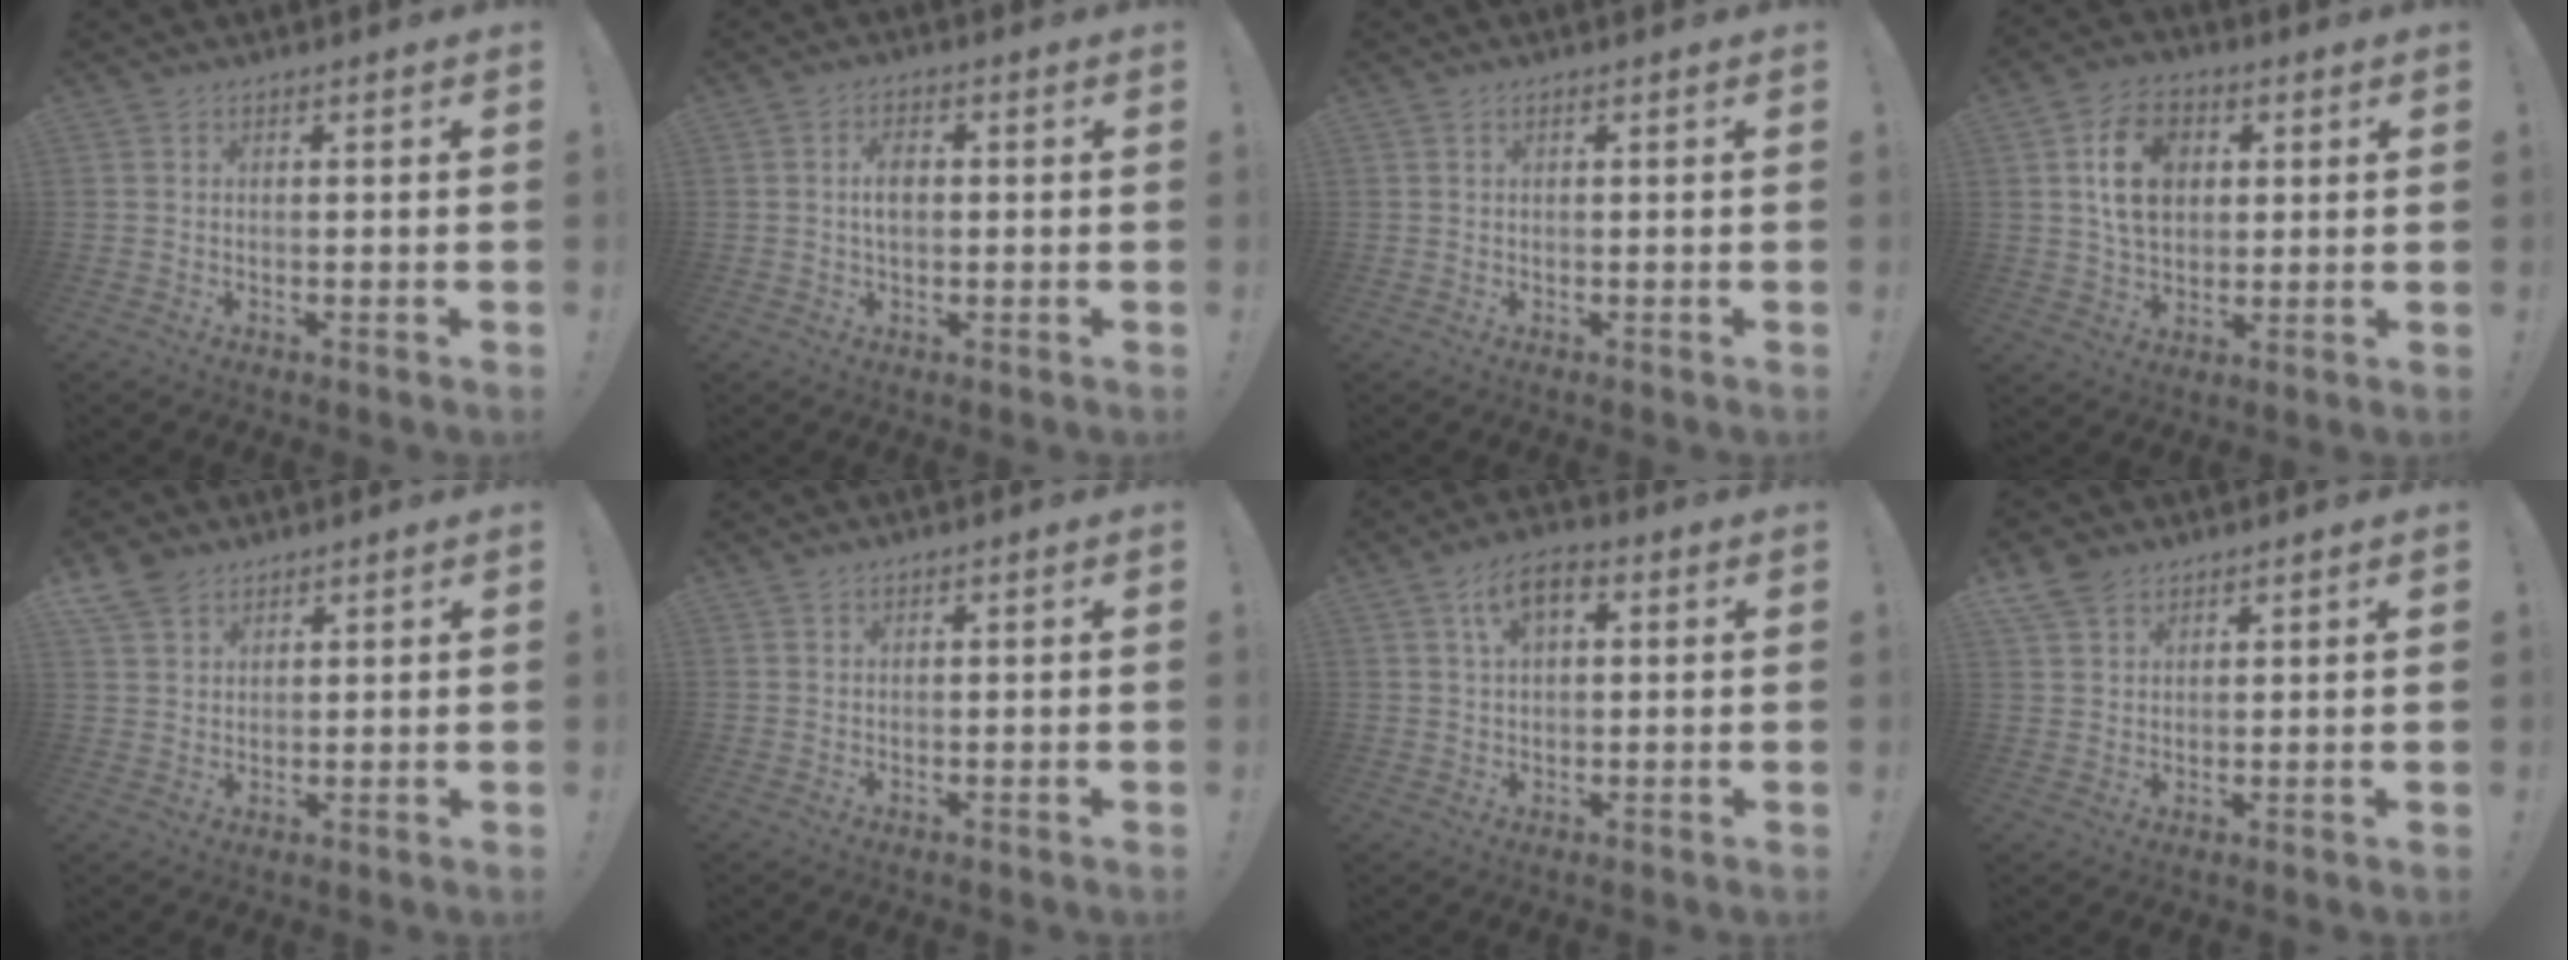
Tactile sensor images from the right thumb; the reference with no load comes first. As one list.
[{"total": 4.7, "force": [0.3, 2.8, 3.7], "torque": [-0.048, 0.004, 0.001]}, {"total": 0.5, "force": [0.1, 0.2, 0.5], "torque": [-0.014, 0.003, 0.002]}, {"total": 13.2, "force": [3.5, 9.8, 8.1], "torque": [-0.116, 0.005, 0.064]}, {"total": 6.2, "force": [4.7, 3.6, 2.0], "torque": [-0.041, -0.021, 0.091]}, {"total": 0.7, "force": [0.7, 0.2, 0.1], "torque": [0.005, -0.003, 0.012]}, {"total": 7.3, "force": [2.6, 4.1, 5.5], "torque": [-0.086, 0.005, 0.047]}, {"total": 5.6, "force": [4.2, 3.1, 2.0], "torque": [-0.039, -0.018, 0.080]}]